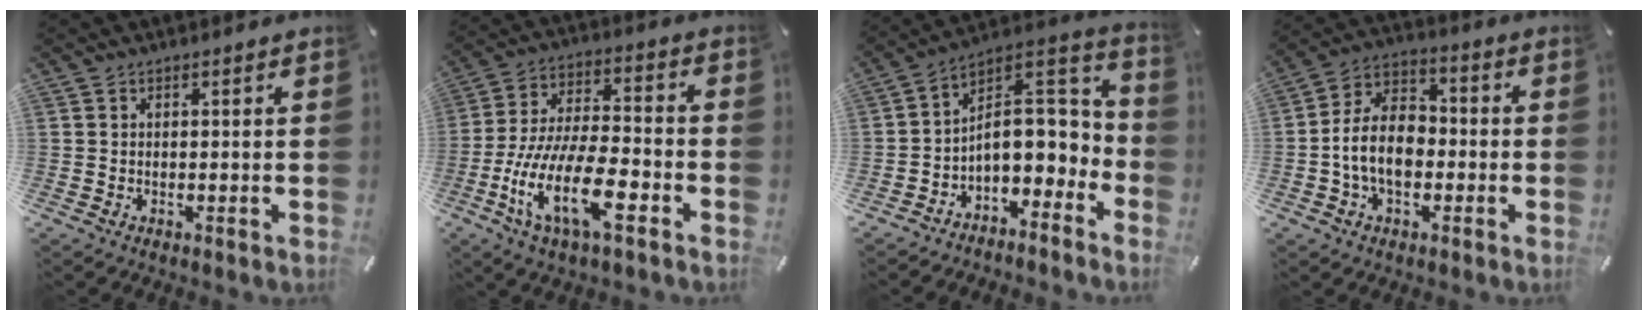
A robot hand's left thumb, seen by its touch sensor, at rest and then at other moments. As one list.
[{"total": 17.5, "force": [-8.3, 6.3, 14.1], "torque": [-0.291, 0.024, -0.143]}, {"total": 10.2, "force": [-0.3, 6.9, 7.5], "torque": [-0.096, -0.021, -0.001]}, {"total": 11.2, "force": [-2.6, 7.8, 7.6], "torque": [-0.171, 0.018, -0.049]}]